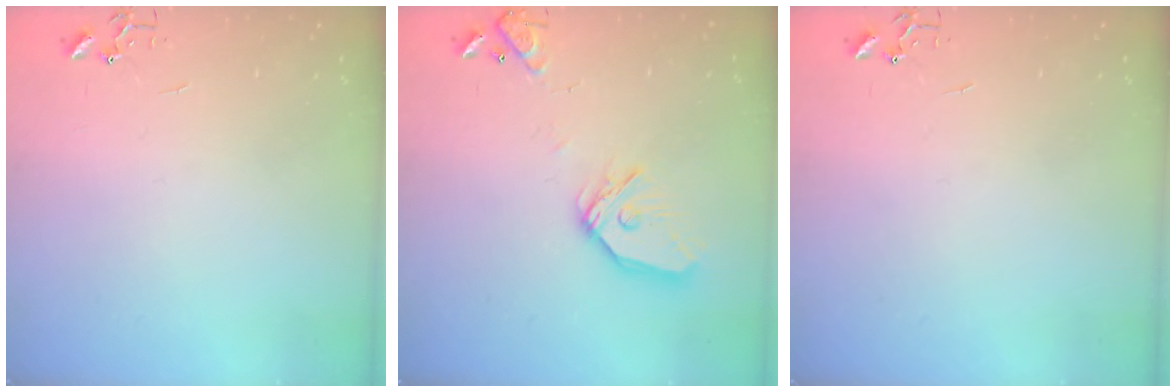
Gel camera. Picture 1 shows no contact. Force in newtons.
{"total": 14.7, "press": 14.6, "slide": 1.9}
{"total": 0.0}